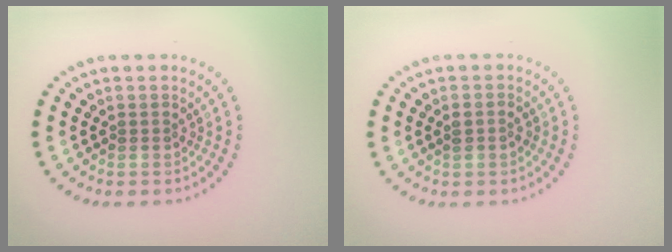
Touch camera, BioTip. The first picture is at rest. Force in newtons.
{"total": 1.4, "press": 1.3, "slide": 0.4}